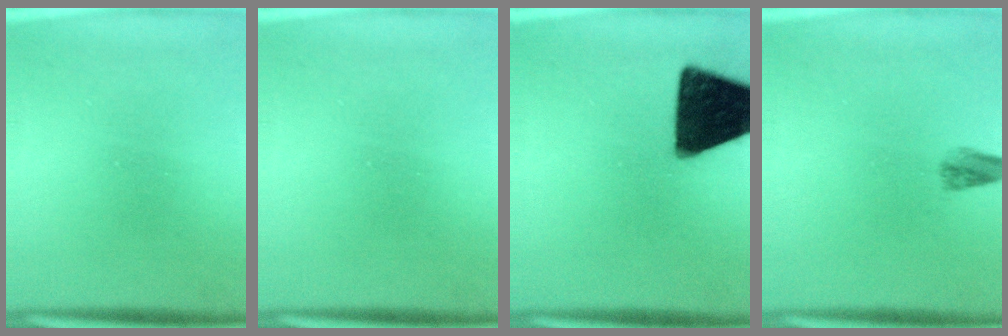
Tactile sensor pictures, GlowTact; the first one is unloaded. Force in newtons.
{"total": 0.0}
{"total": 17.1}
{"total": 1.8}